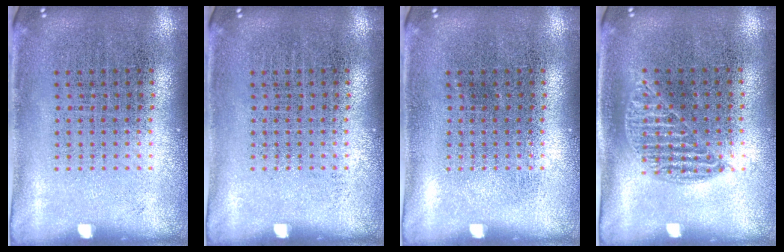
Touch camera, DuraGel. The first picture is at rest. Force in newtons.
{"total": 0.0}
{"total": 0.0}
{"total": 0.9, "press": 0.8, "slide": 0.4}